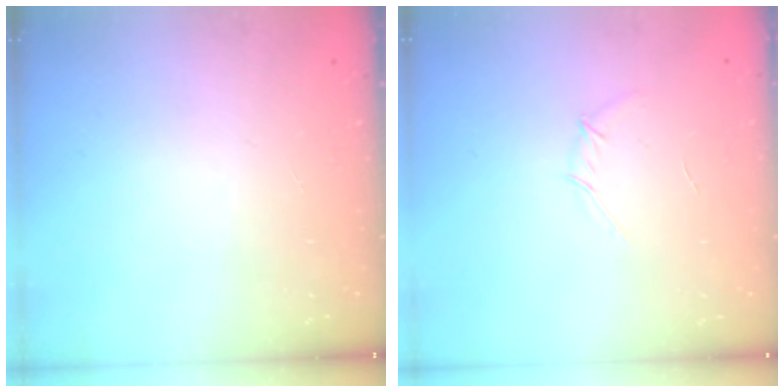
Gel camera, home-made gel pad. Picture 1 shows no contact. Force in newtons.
{"total": 3.7, "press": 3.7, "slide": 0.6}